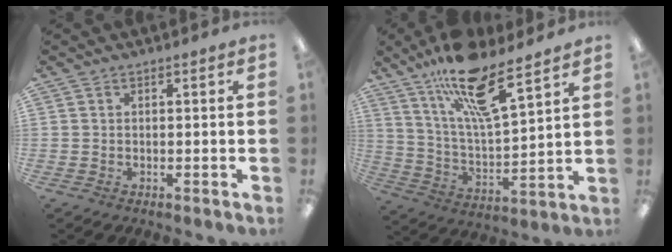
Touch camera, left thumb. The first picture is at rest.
{"total": 17.7, "force": [12.6, 4.7, 11.5], "torque": [-0.201, -0.070, 0.210]}